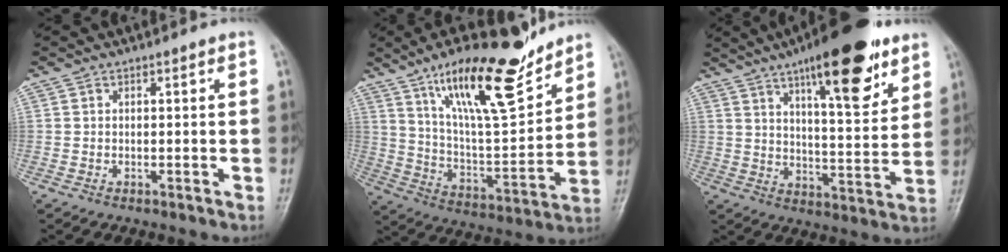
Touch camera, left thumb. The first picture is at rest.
{"total": 20.4, "force": [13.9, 5.5, 13.8], "torque": [-0.193, -0.076, 0.244]}
{"total": 19.5, "force": [11.5, 5.8, 14.7], "torque": [-0.186, -0.049, 0.175]}